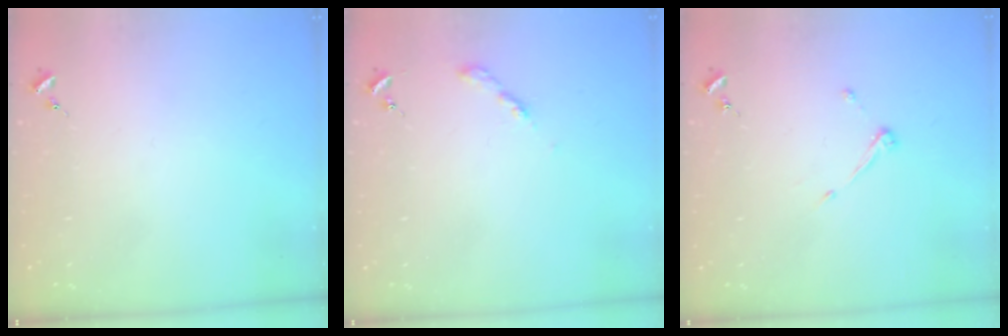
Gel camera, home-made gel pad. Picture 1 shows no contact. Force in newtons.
{"total": 3.1, "press": 3.1, "slide": 0.2}
{"total": 4.0, "press": 4.0, "slide": 0.6}